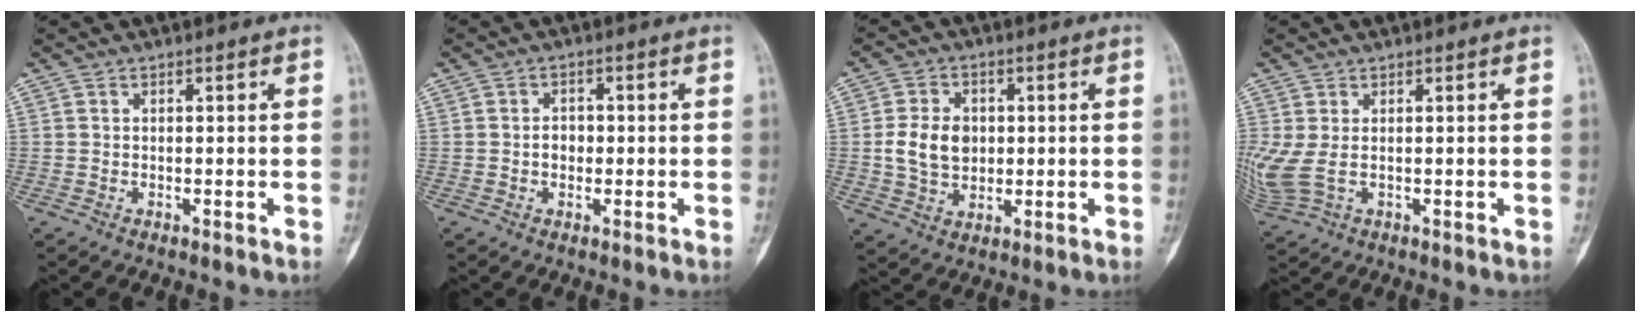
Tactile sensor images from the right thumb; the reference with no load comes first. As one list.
[{"total": 2.5, "force": [-0.3, 2.0, 1.5], "torque": [-0.014, 0.008, -0.009]}, {"total": 8.6, "force": [0.4, 6.6, 5.5], "torque": [-0.082, -0.001, 0.012]}, {"total": 5.8, "force": [0.1, 3.1, 4.9], "torque": [-0.135, 0.005, 0.014]}]